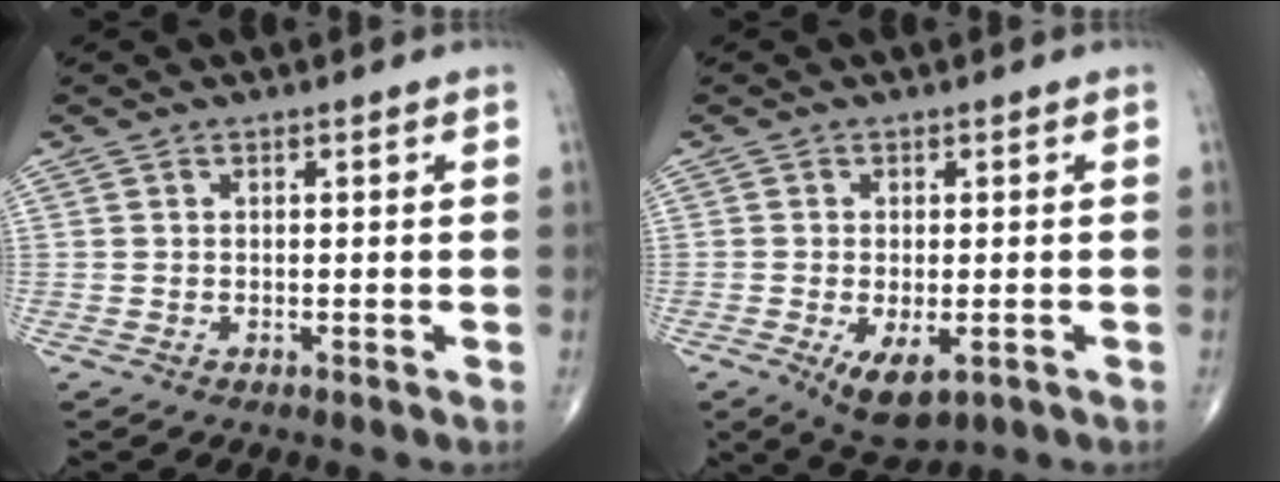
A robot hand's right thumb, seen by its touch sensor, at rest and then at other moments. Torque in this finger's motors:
{"motor_torque": [-0.43, 0.24, 0.43, 0.25, 0.01]}